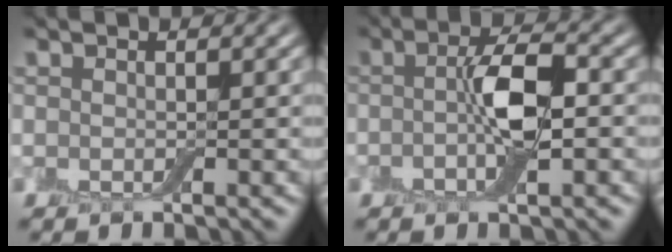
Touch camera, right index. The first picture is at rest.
{"total": 4.6, "force": [-0.5, 1.3, 4.4], "torque": [-0.084, 0.004, -0.014]}